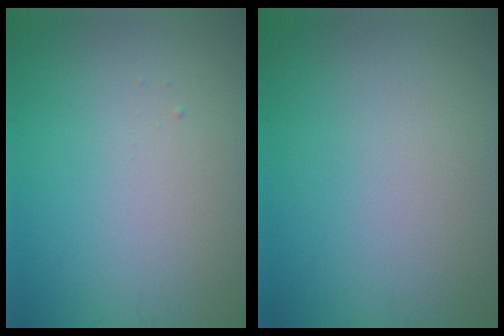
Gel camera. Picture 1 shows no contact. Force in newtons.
{"total": 0.0}